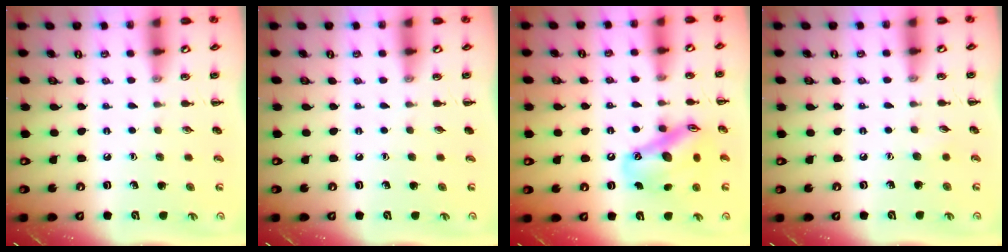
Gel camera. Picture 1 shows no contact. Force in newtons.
{"total": 0.0}
{"total": 15.4, "press": 14.9, "slide": 3.9}
{"total": 3.9, "press": 3.7, "slide": 1.0}